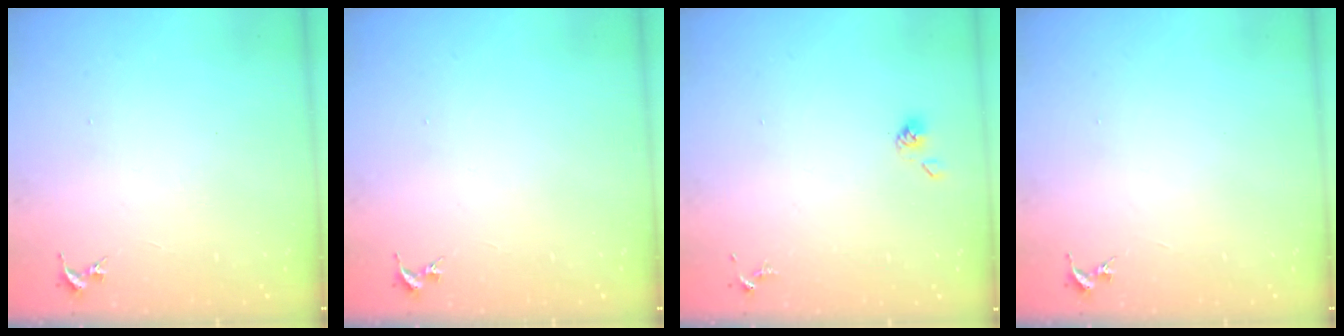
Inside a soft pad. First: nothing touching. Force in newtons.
{"total": 0.0}
{"total": 3.8, "press": 3.7, "slide": 0.8}
{"total": 0.0}